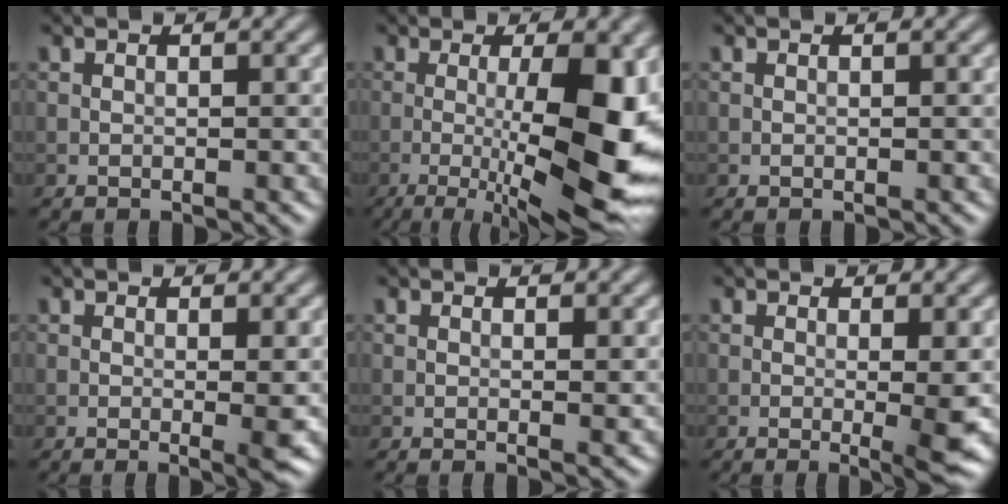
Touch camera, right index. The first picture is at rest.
{"total": 11.8, "force": [-1.6, 3.0, 11.3], "torque": [-0.173, -0.018, -0.021]}
{"total": 0.0}
{"total": 2.3, "force": [-0.1, 0.3, 2.3], "torque": [-0.031, -0.004, -0.002]}
{"total": 0.9, "force": [0.2, 0.1, 0.9], "torque": [-0.012, -0.003, 0.002]}
{"total": 3.7, "force": [-0.3, 0.6, 3.7], "torque": [-0.053, -0.007, -0.004]}